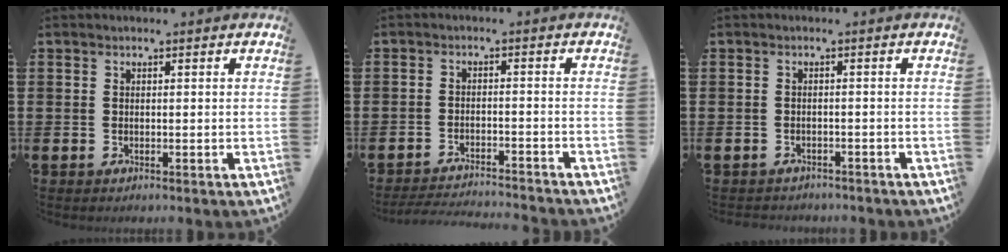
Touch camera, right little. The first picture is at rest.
{"total": 2.7, "force": [-2.7, -0.2, 0.2], "torque": [-0.003, 0.003, -0.057]}
{"total": 1.0, "force": [-1.0, 0.2, -0.1], "torque": [-0.001, 0.001, -0.022]}